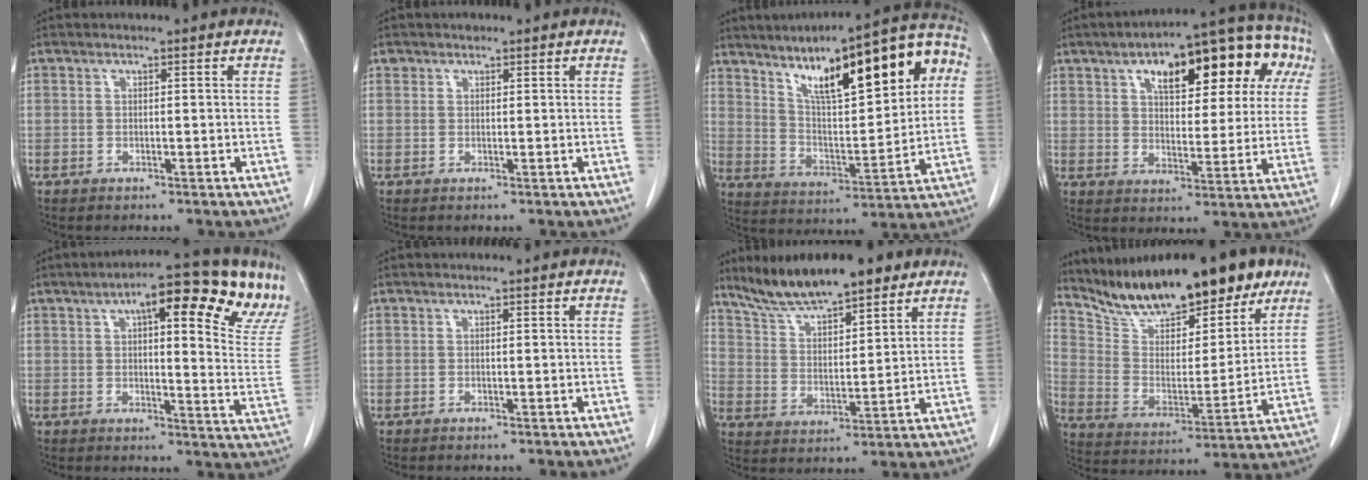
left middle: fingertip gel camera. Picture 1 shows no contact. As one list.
[{"total": 0.8, "force": [0.5, 0.6, 0.0], "torque": [0.001, 0.004, 0.008]}, {"total": 21.6, "force": [8.9, 5.8, 18.9], "torque": [-0.277, 0.038, 0.142]}, {"total": 21.2, "force": [9.2, 8.1, 17.3], "torque": [-0.236, 0.054, 0.128]}, {"total": 21.5, "force": [13.6, 4.1, 16.2], "torque": [-0.196, 0.007, 0.152]}, {"total": 0.0}, {"total": 12.7, "force": [10.4, 2.8, 6.8], "torque": [-0.117, 0.007, 0.183]}, {"total": 22.5, "force": [18.0, 6.6, 11.6], "torque": [-0.182, -0.001, 0.287]}]